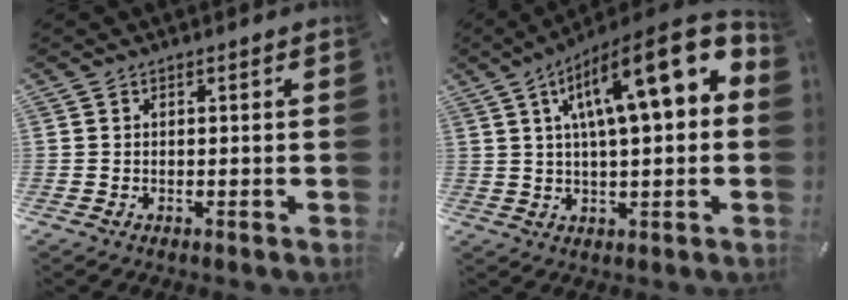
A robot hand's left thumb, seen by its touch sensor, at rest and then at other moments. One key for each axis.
{"total": 18.0, "fx": 7.2, "fy": 5.0, "fz": 15.8, "tx": -0.244, "ty": -0.043, "tz": 0.109}